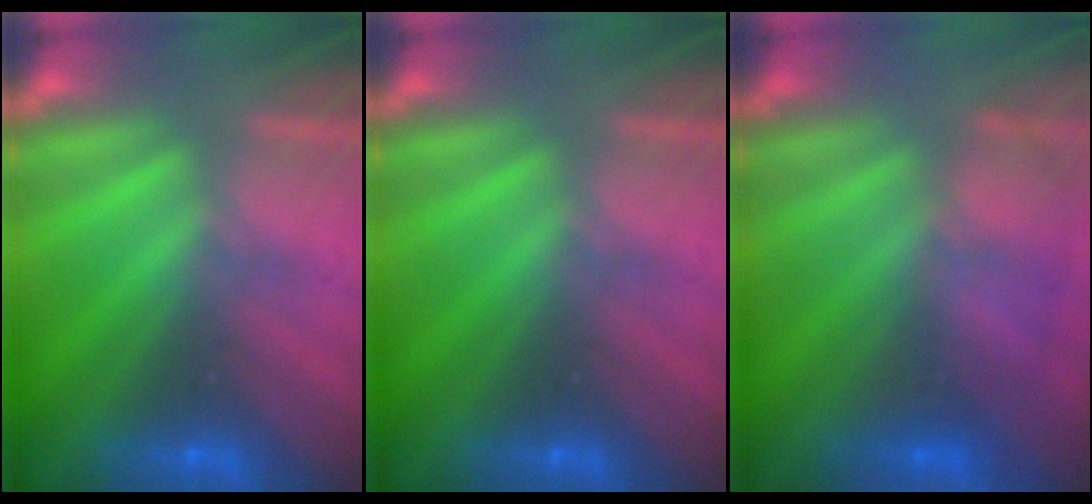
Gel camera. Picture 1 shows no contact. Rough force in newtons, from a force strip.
{"total": 0.0}
{"total": 4.5}